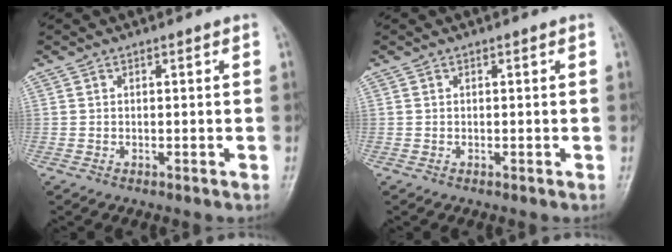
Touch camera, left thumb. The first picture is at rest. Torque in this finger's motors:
{"motor_torque": [0.00, 0.00, -0.08, -0.05, 0.00]}